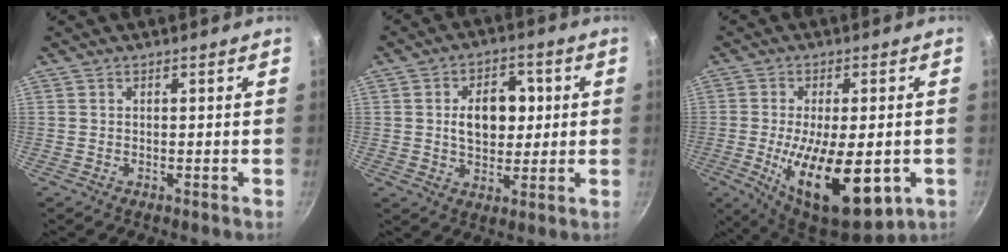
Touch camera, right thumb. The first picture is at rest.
{"total": 10.0, "force": [1.3, 6.7, 7.4], "torque": [-0.081, 0.003, 0.022]}
{"total": 19.0, "force": [-4.9, 8.0, 16.5], "torque": [-0.269, -0.020, -0.053]}